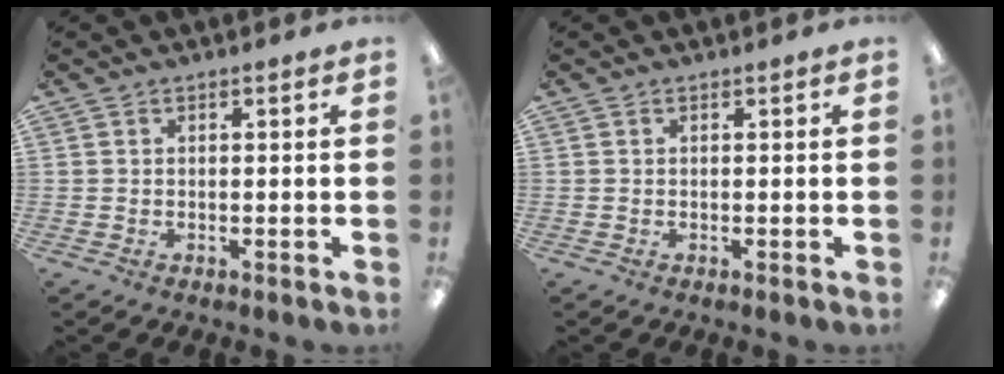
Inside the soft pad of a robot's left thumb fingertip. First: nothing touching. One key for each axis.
{"total": 0.0}